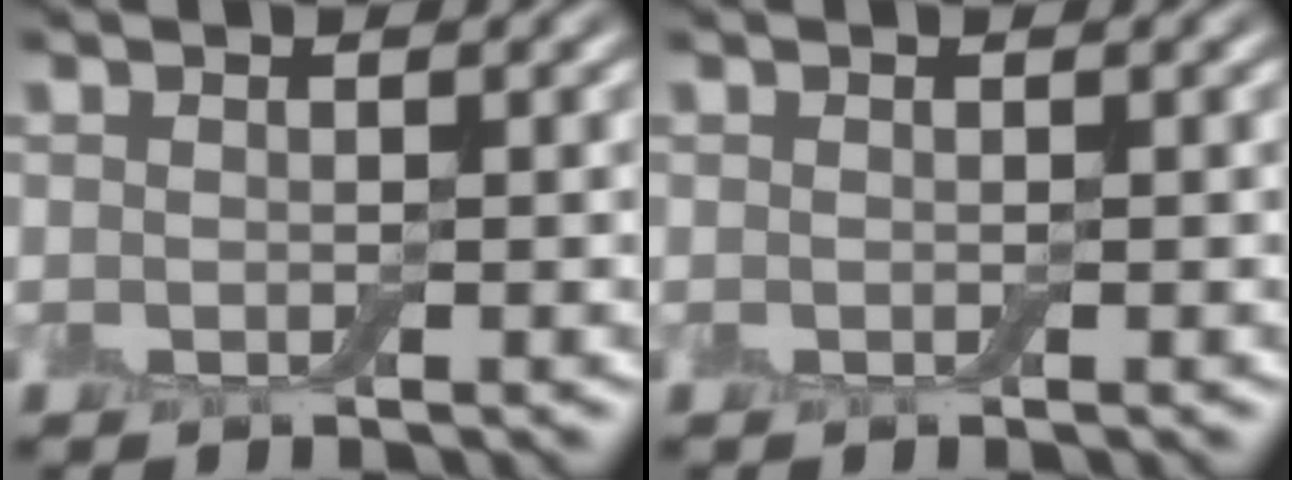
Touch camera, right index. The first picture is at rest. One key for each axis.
{"total": 0.0}